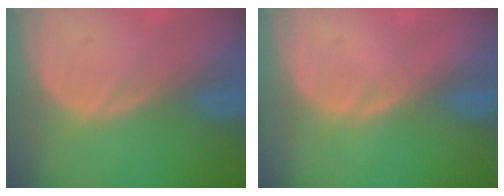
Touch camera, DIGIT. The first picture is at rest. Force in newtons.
{"total": 0.7, "press": 0.5, "slide": 0.4}